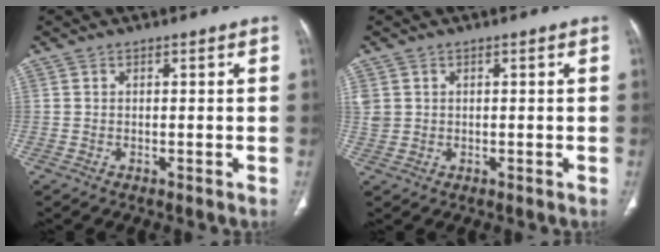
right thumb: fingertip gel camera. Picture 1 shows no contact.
{"total": 3.0, "force": [0.7, 2.7, 1.2], "torque": [-0.031, 0.006, 0.022]}